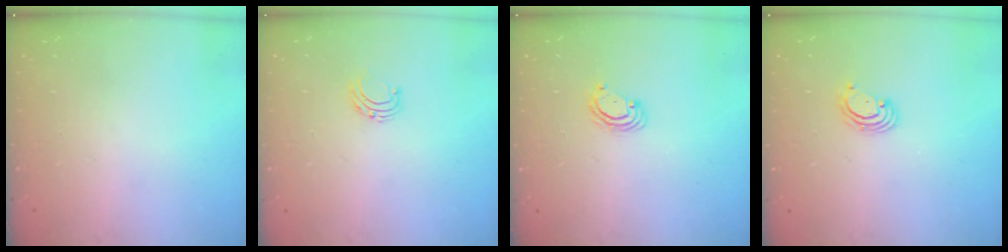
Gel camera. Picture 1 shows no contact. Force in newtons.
{"total": 4.6, "press": 4.6, "slide": 0.5}
{"total": 3.8, "press": 3.8, "slide": 0.4}
{"total": 2.4, "press": 2.4, "slide": 0.2}